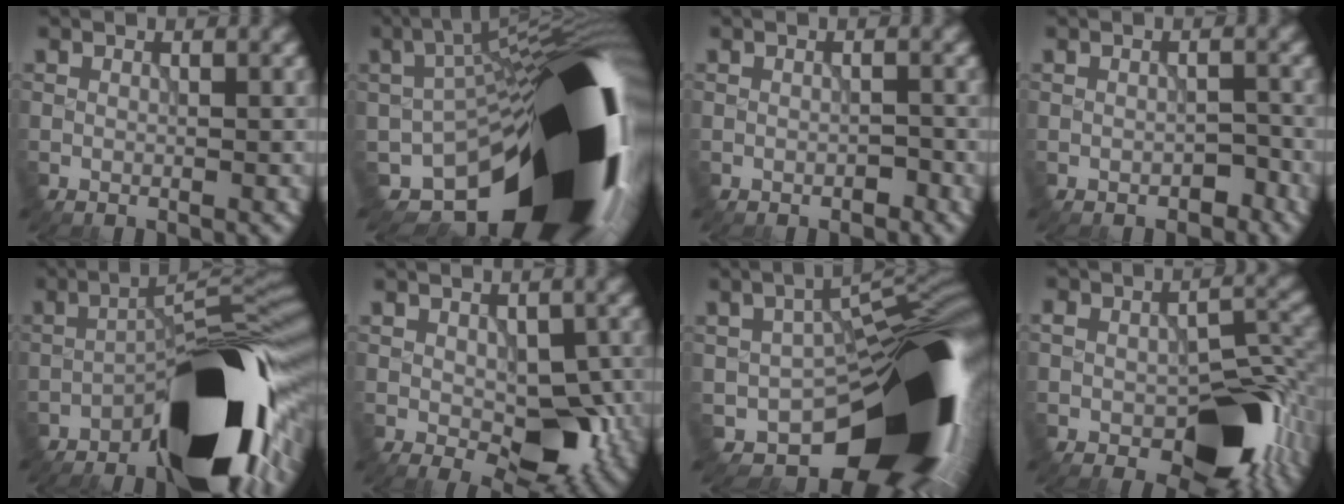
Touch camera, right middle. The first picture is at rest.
{"total": 22.8, "force": [-9.9, 8.8, 18.6], "torque": [-0.239, -0.032, -0.150]}
{"total": 0.8, "force": [-0.6, 0.3, 0.3], "torque": [-0.005, -0.003, -0.010]}
{"total": 1.5, "force": [-1.1, 0.8, 0.7], "torque": [-0.012, -0.001, -0.013]}
{"total": 19.7, "force": [-10.0, 6.8, 15.5], "torque": [-0.203, -0.002, -0.174]}
{"total": 6.5, "force": [-1.4, 3.6, 5.2], "torque": [-0.079, -0.014, -0.016]}
{"total": 18.7, "force": [-8.1, 9.1, 14.2], "torque": [-0.148, -0.016, -0.118]}
{"total": 10.9, "force": [-4.3, 6.3, 7.8], "torque": [-0.117, -0.015, -0.059]}